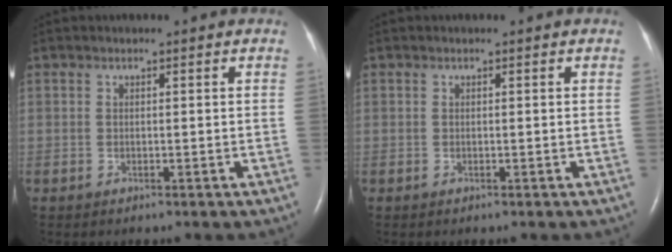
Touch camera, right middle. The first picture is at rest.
{"total": 0.0}